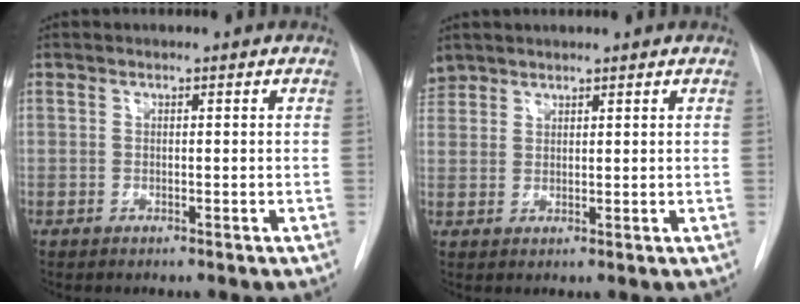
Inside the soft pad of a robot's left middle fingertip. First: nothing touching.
{"total": 3.6, "force": [3.2, 1.7, 0.0], "torque": [0.003, 0.014, 0.061]}